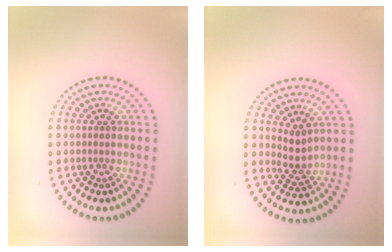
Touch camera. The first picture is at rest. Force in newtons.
{"total": 2.0, "press": 1.5, "slide": 1.4}